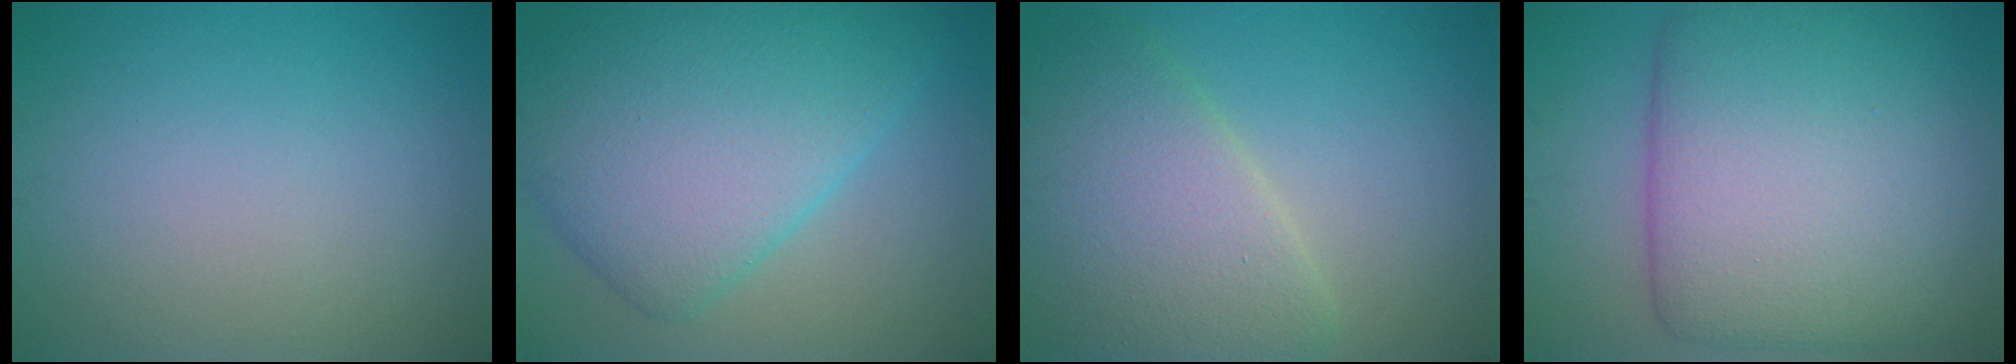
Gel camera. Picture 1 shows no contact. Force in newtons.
{"total": 10.4, "press": 10.4, "slide": 0.2}
{"total": 6.7, "press": 6.7, "slide": 0.2}
{"total": 14.4, "press": 14.4, "slide": 0.5}